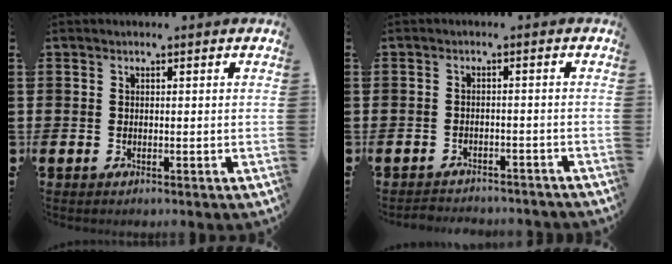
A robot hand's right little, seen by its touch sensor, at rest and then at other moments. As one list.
[{"total": 2.0, "force": [-1.9, 0.1, -0.1], "torque": [-0.005, 0.003, -0.043]}]